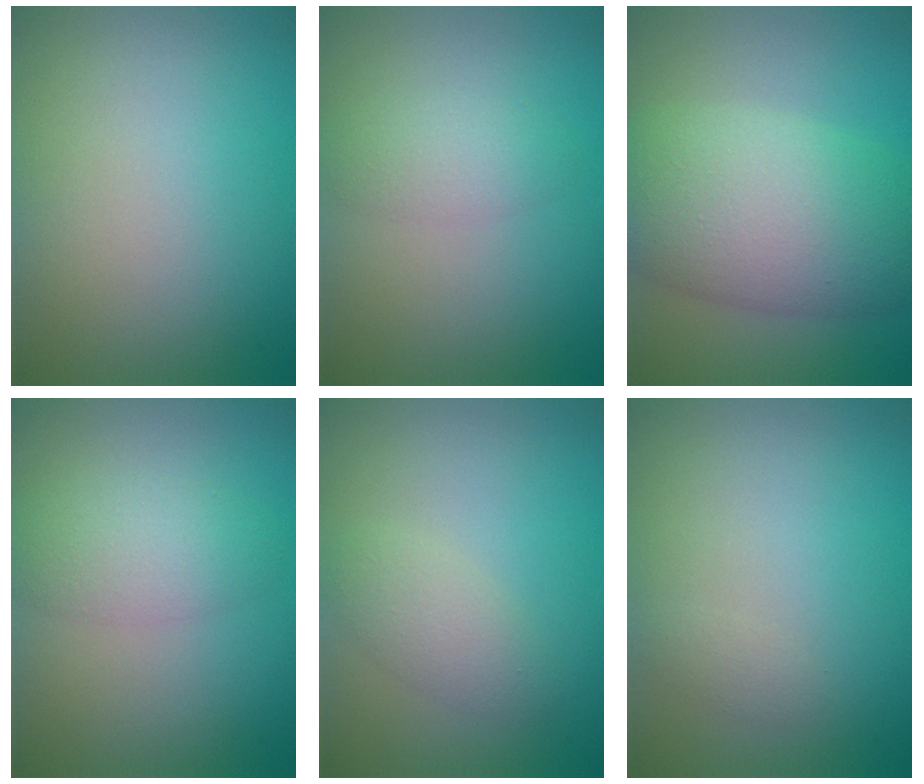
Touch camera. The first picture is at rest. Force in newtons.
{"total": 2.0, "press": 2.0, "slide": 0.0}
{"total": 9.5, "press": 9.5, "slide": 0.3}
{"total": 3.3, "press": 3.3, "slide": 0.1}
{"total": 2.1, "press": 2.1, "slide": 0.2}
{"total": 0.7, "press": 0.7, "slide": 0.0}